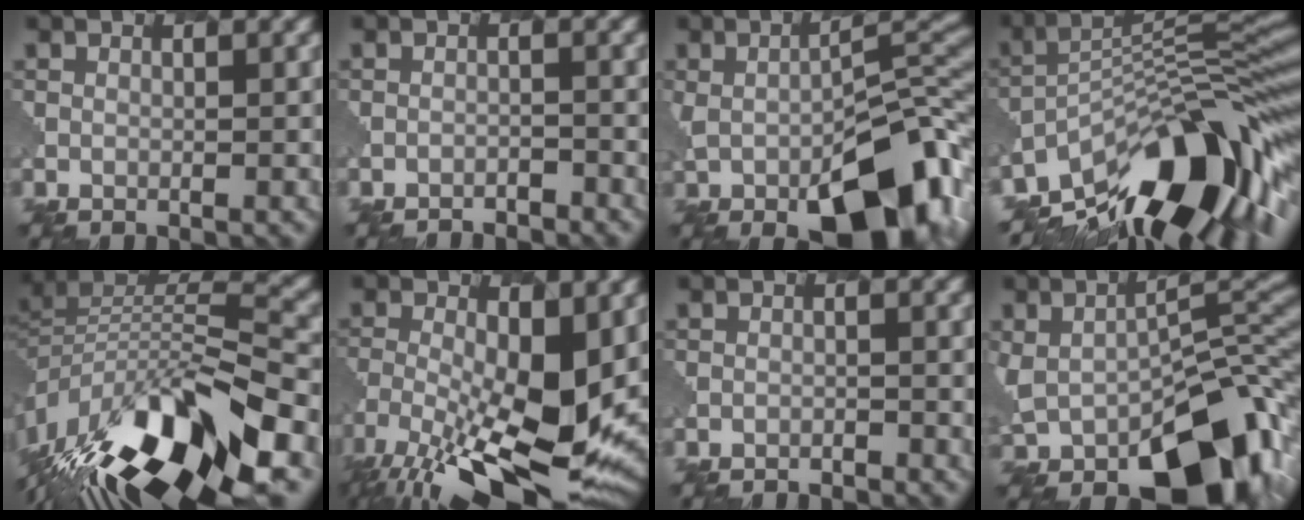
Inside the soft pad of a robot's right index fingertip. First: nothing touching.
{"total": 2.5, "force": [-2.5, 0.1, 0.1], "torque": [0.003, 0.002, -0.037]}
{"total": 12.6, "force": [-4.2, 5.7, 10.5], "torque": [-0.154, -0.022, -0.057]}
{"total": 14.7, "force": [-8.0, 4.6, 11.5], "torque": [-0.191, 0.023, -0.152]}
{"total": 15.0, "force": [-8.6, 5.7, 10.9], "torque": [-0.217, 0.014, -0.157]}
{"total": 12.8, "force": [-4.2, 4.9, 11.1], "torque": [-0.214, -0.027, -0.076]}
{"total": 1.9, "force": [-1.9, 0.1, 0.0], "torque": [0.005, 0.005, -0.028]}
{"total": 11.9, "force": [-4.6, 6.5, 8.8], "torque": [-0.134, -0.022, -0.072]}